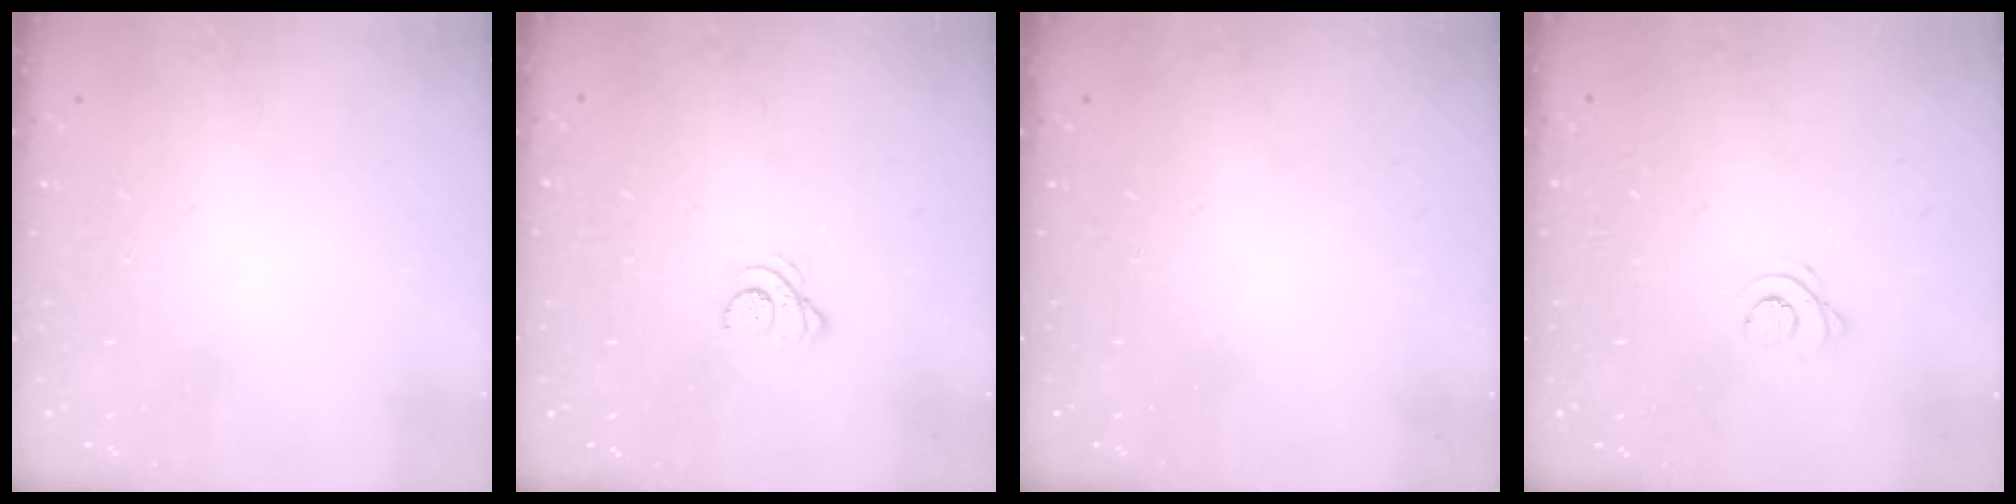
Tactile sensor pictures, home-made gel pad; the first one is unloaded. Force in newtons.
{"total": 2.9, "press": 2.9, "slide": 0.4}
{"total": 0.0}
{"total": 3.9, "press": 3.9, "slide": 0.5}